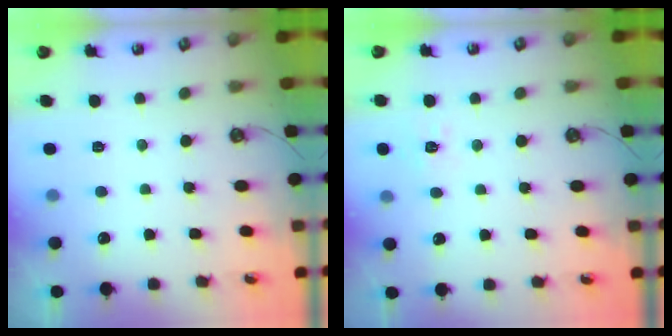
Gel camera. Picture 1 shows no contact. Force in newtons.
{"total": 6.6, "press": 6.6, "slide": 0.6}